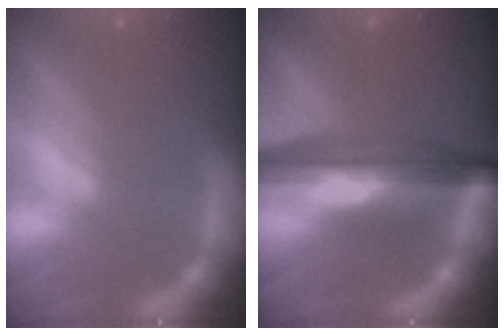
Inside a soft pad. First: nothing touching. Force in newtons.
{"total": 10.1}